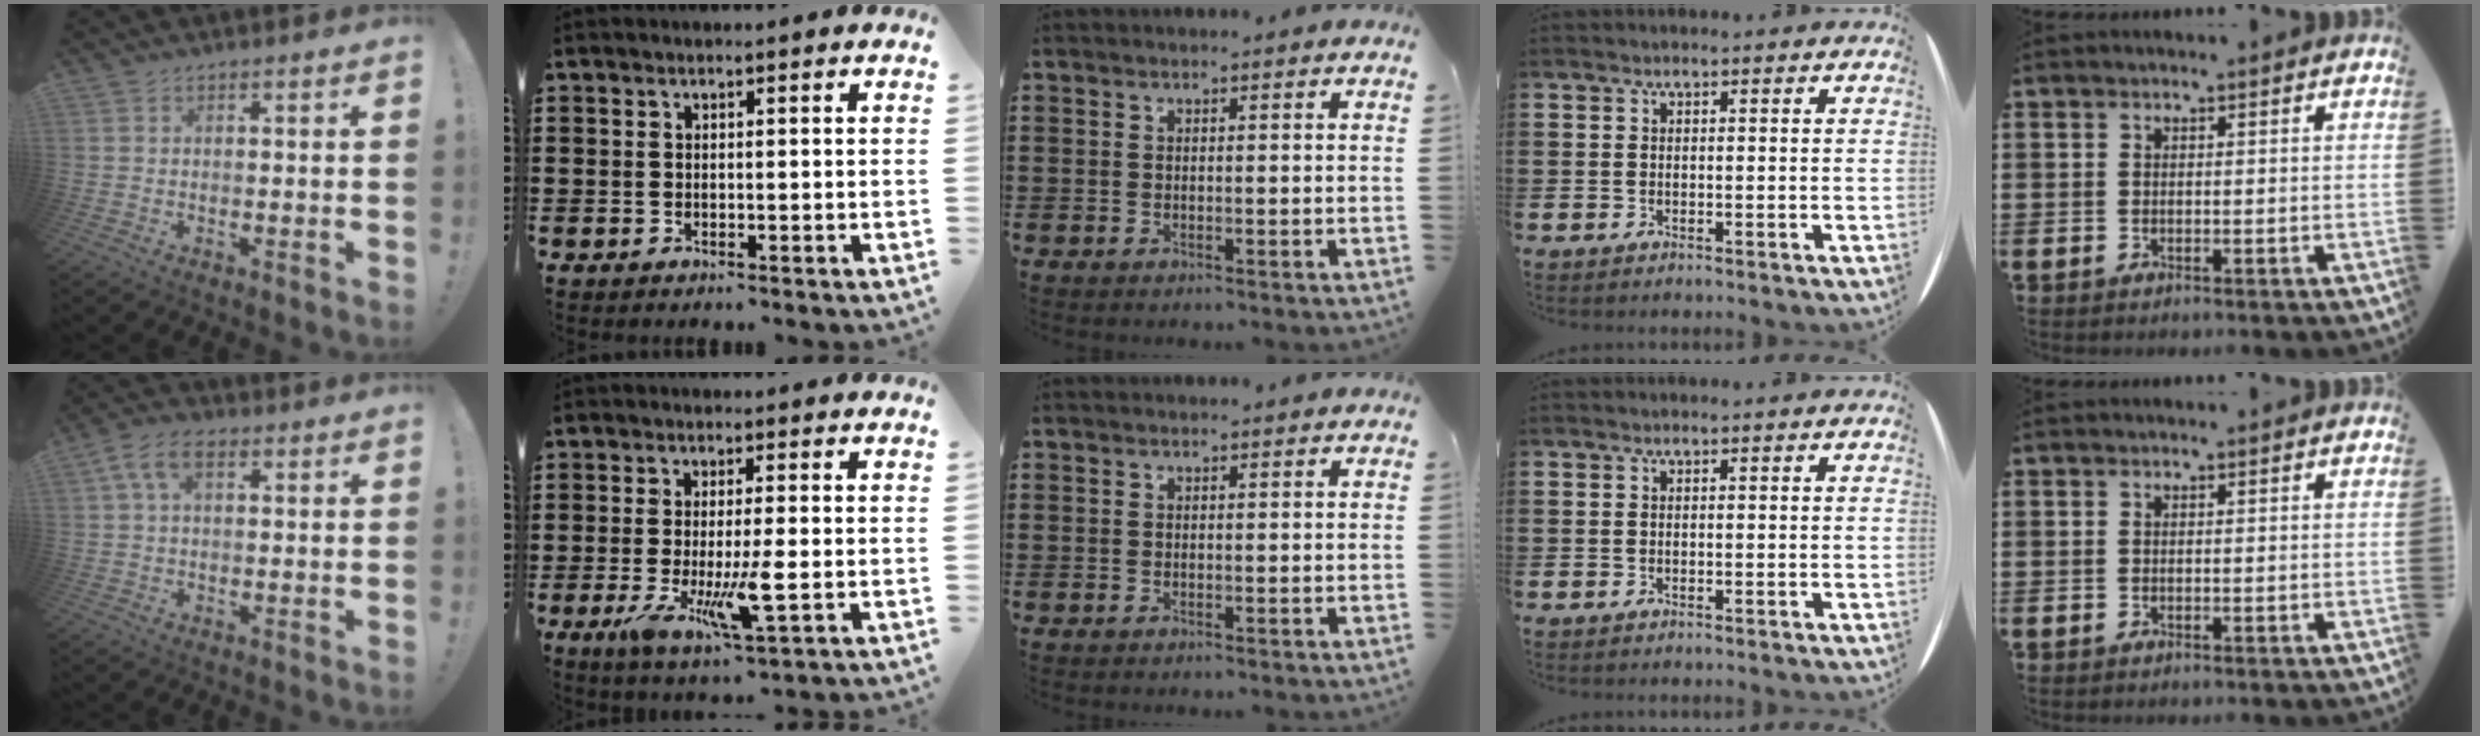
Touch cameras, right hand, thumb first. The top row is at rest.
{"thumb": {"total": 6.9, "force": [2.1, 4.1, 5.2], "torque": [-0.102, 0.010, 0.041]}, "index": {"total": 8.3, "force": [-2.1, 1.8, 7.8], "torque": [-0.152, -0.021, -0.033]}}